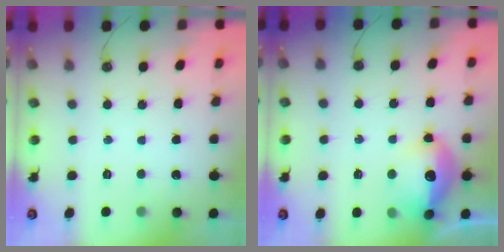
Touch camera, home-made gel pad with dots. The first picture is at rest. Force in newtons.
{"total": 14.8, "press": 14.7, "slide": 1.3}